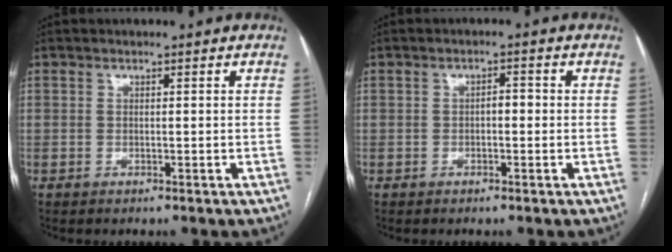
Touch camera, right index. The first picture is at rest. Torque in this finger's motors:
{"motor_torque": [0.71, 0.20, -0.01, 0.03]}